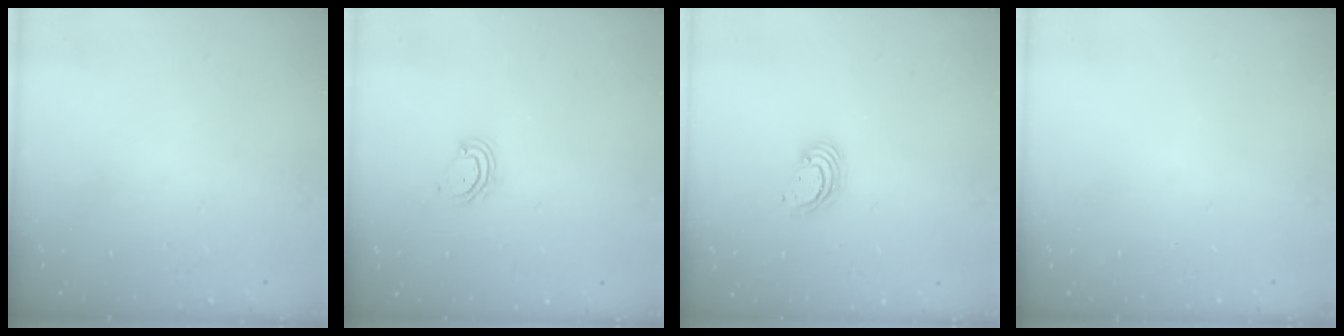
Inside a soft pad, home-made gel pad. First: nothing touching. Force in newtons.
{"total": 3.9, "press": 3.9, "slide": 0.3}
{"total": 3.3, "press": 3.3, "slide": 0.2}
{"total": 0.0}